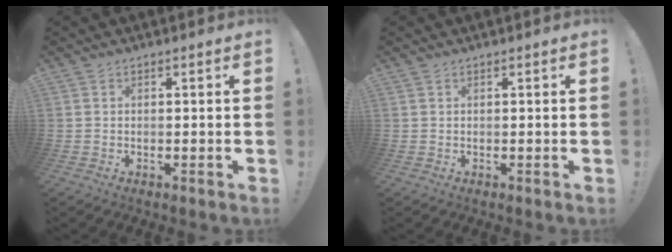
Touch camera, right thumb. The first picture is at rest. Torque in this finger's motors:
{"motor_torque": [-0.05, 0.00, -0.12, 0.09, 0.00]}